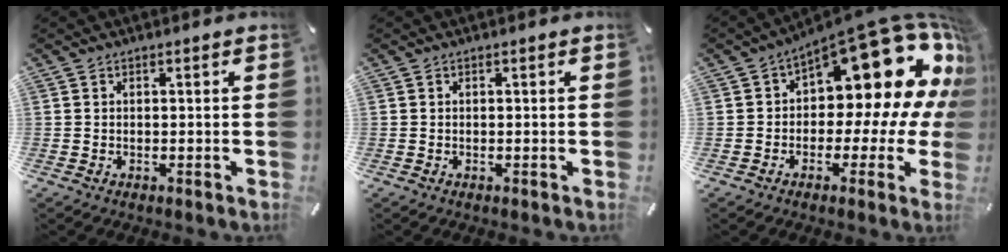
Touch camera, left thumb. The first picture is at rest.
{"total": 0.0}
{"total": 20.2, "force": [8.6, 10.3, 15.1], "torque": [-0.187, -0.081, 0.145]}